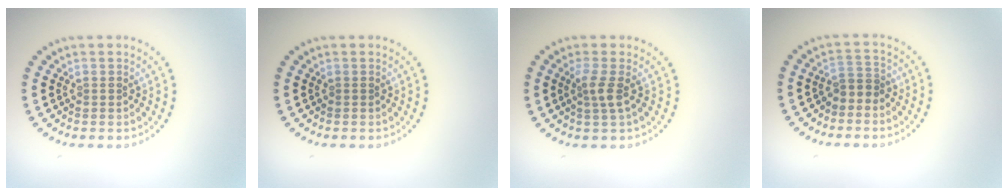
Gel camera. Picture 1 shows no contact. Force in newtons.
{"total": 0.0}
{"total": 1.8, "press": 1.4, "slide": 1.1}
{"total": 1.5, "press": 1.0, "slide": 1.1}